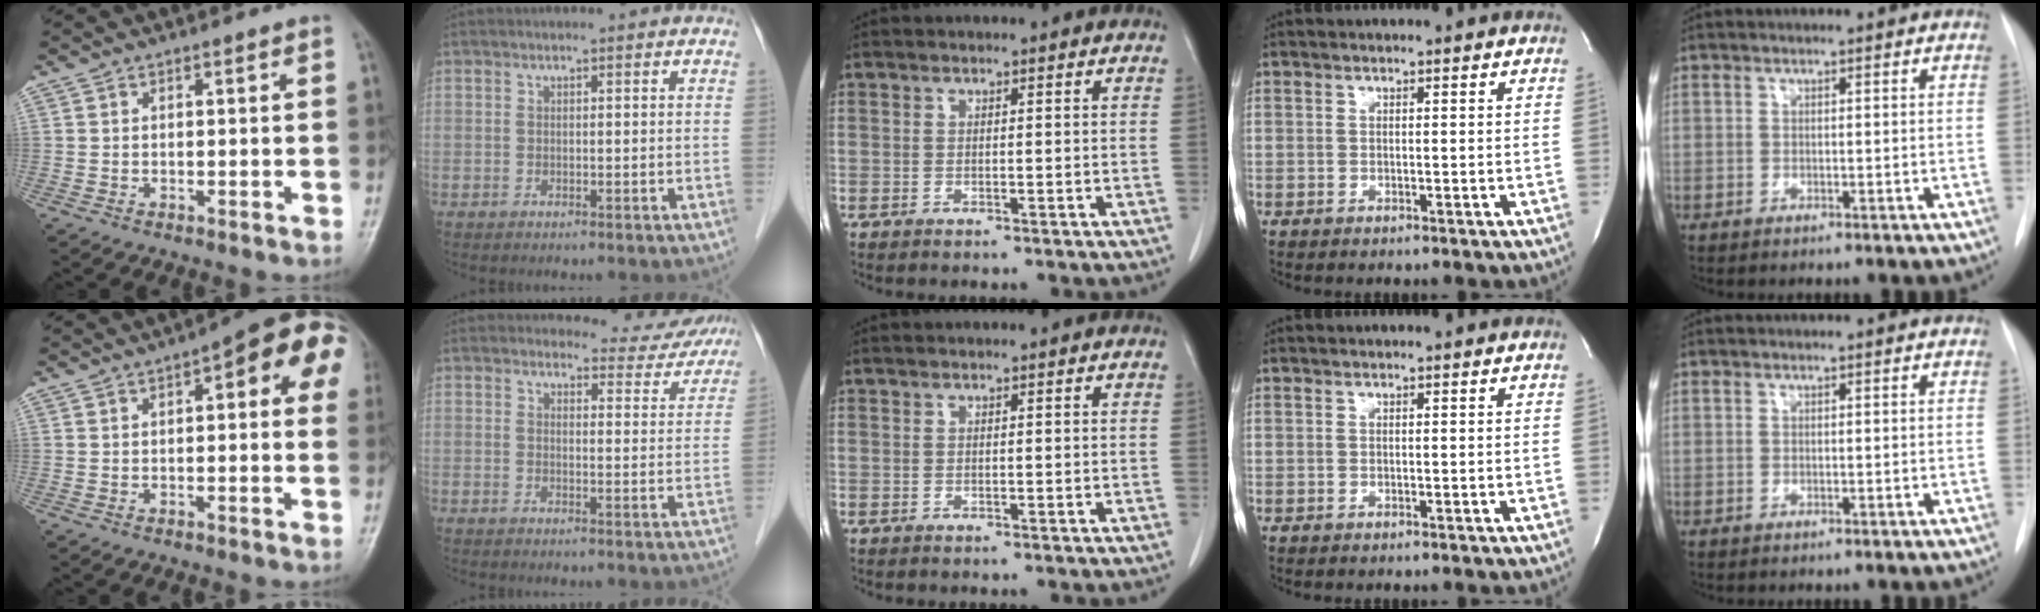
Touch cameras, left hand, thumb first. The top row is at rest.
{"thumb": {"total": 11.9, "force": [3.6, 4.3, 10.5], "torque": [-0.099, 0.019, 0.029]}, "index": {"total": 7.4, "force": [7.2, 1.7, -0.2], "torque": [0.012, -0.015, 0.072]}}